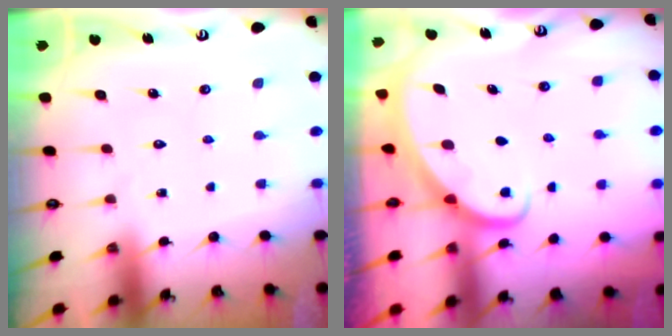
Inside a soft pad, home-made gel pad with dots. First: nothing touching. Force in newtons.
{"total": 2.3, "press": 2.3, "slide": 0.1}